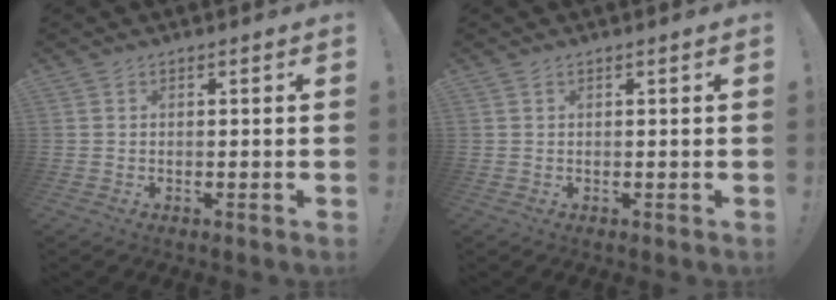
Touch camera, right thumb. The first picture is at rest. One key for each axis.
{"total": 0.6, "fx": 0.2, "fy": -0.2, "fz": 0.6, "tx": -0.006, "ty": -0.002, "tz": 0.002}